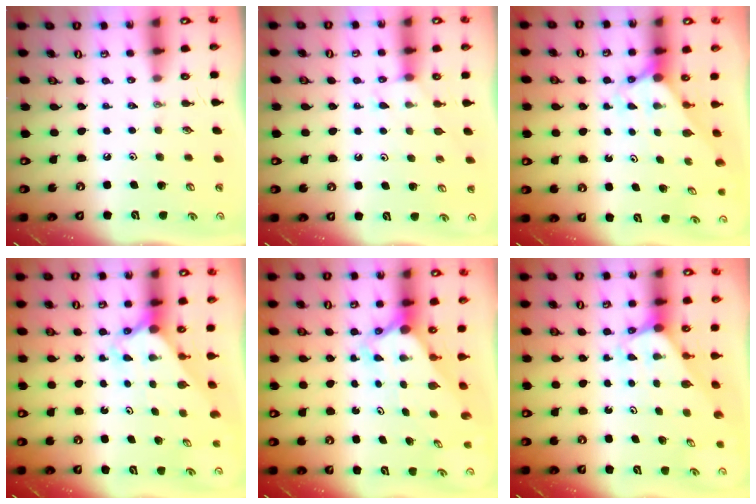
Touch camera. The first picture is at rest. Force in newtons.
{"total": 5.7, "press": 5.7, "slide": 0.6}
{"total": 2.5, "press": 2.5, "slide": 0.3}
{"total": 2.5, "press": 2.5, "slide": 0.2}
{"total": 3.1, "press": 3.0, "slide": 0.3}
{"total": 2.0, "press": 2.0, "slide": 0.1}